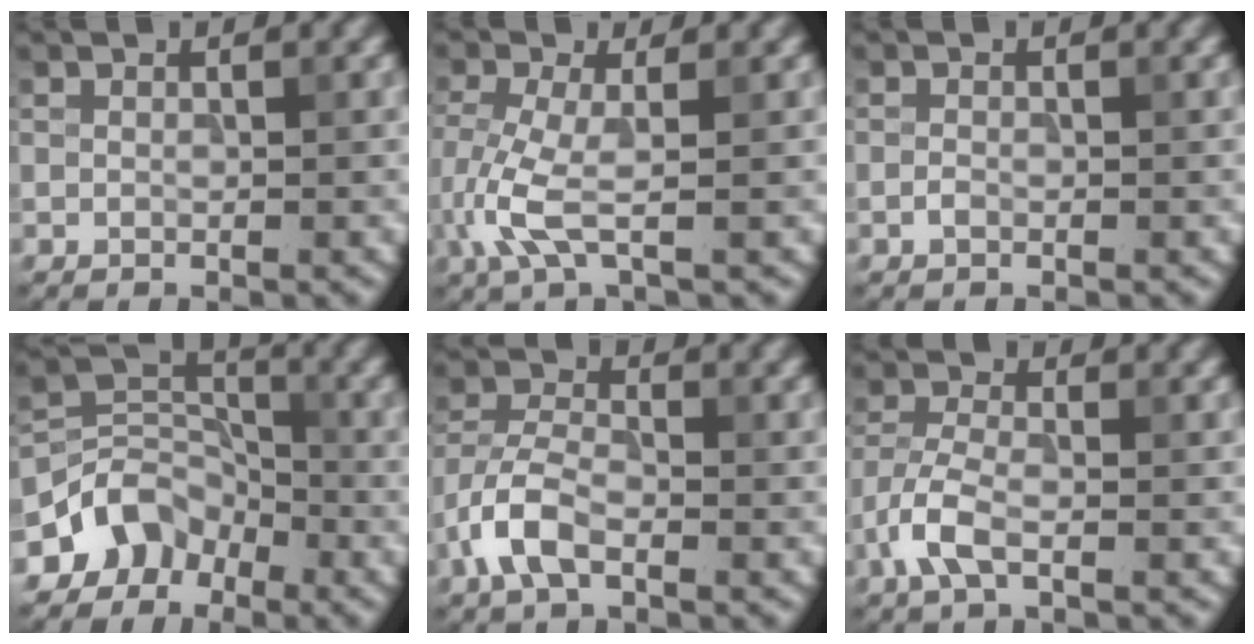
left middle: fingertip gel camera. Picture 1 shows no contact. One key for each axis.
{"total": 4.1, "fx": -1.2, "fy": 1.3, "fz": 3.7, "tx": -0.101, "ty": -0.008, "tz": -0.029}
{"total": 0.6, "fx": -0.3, "fy": 0.3, "fz": 0.4, "tx": -0.007, "ty": 0.000, "tz": -0.008}
{"total": 4.2, "fx": -2.8, "fy": 3.0, "fz": 1.0, "tx": -0.008, "ty": 0.009, "tz": -0.057}
{"total": 4.4, "fx": -2.2, "fy": 2.2, "fz": 3.1, "tx": -0.066, "ty": 0.006, "tz": -0.055}
{"total": 3.4, "fx": -1.7, "fy": 1.5, "fz": 2.6, "tx": -0.062, "ty": 0.002, "tz": -0.044}